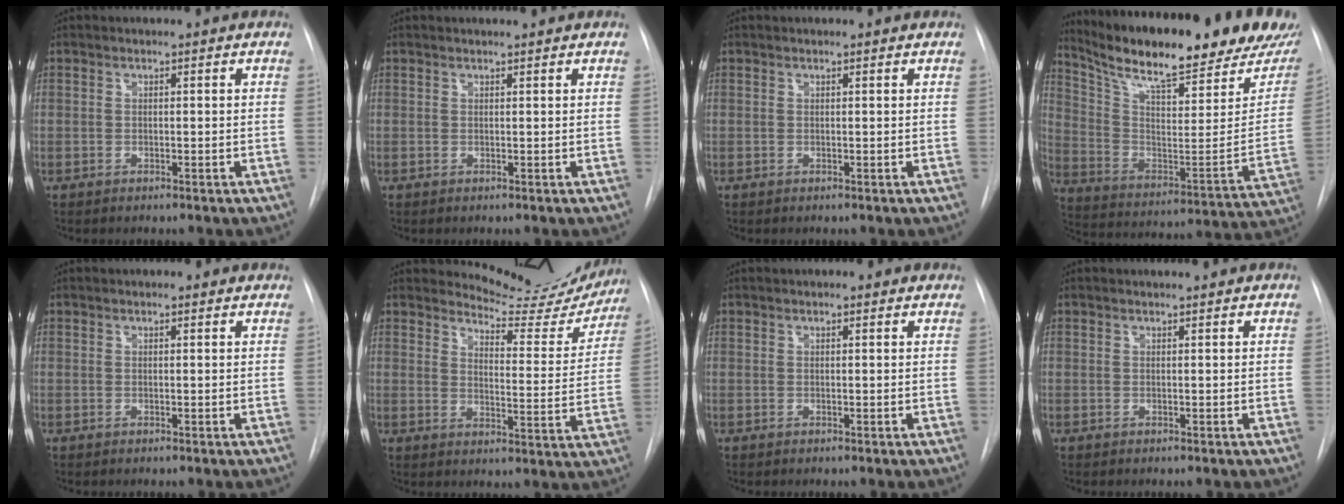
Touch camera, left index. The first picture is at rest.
{"total": 1.7, "force": [1.7, 0.0, 0.4], "torque": [-0.007, 0.009, 0.024]}
{"total": 0.9, "force": [0.9, 0.0, 0.2], "torque": [-0.009, 0.008, 0.012]}
{"total": 27.9, "force": [22.8, 3.7, 15.7], "torque": [-0.262, -0.058, 0.331]}
{"total": 1.8, "force": [1.5, 0.5, 0.7], "torque": [-0.013, 0.013, 0.017]}
{"total": 14.0, "force": [13.7, 2.2, 1.3], "torque": [-0.006, -0.067, 0.155]}
{"total": 2.0, "force": [1.7, 0.6, 0.9], "torque": [-0.013, 0.015, 0.019]}
{"total": 2.1, "force": [2.0, 0.0, 0.5], "torque": [-0.007, 0.009, 0.027]}